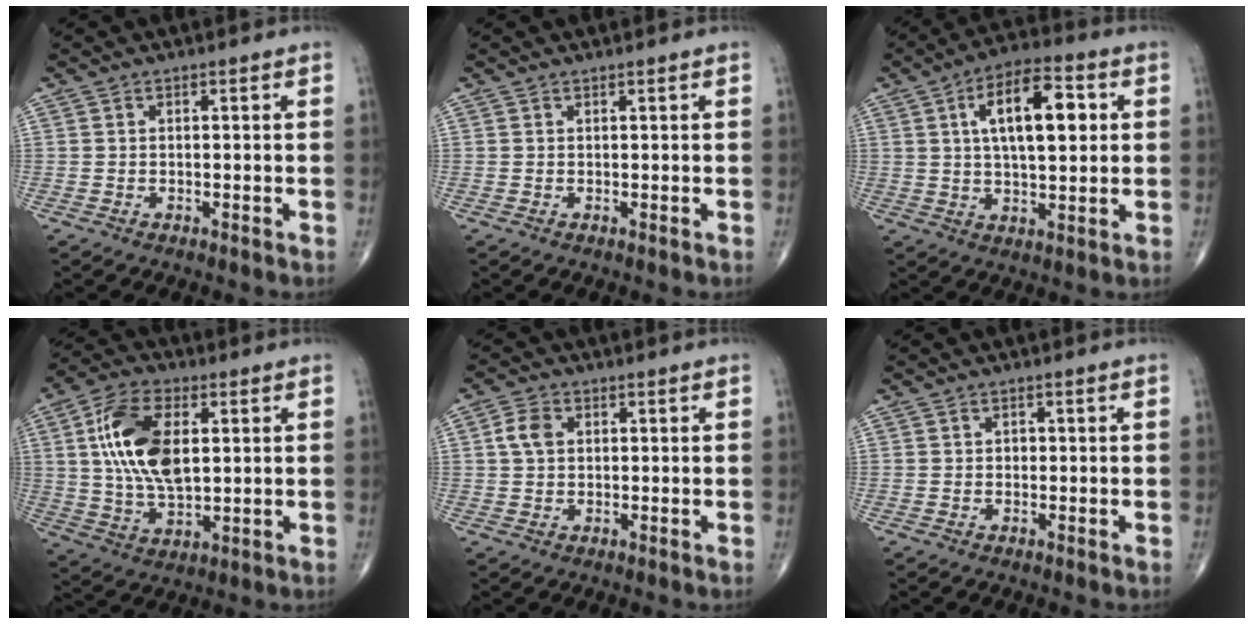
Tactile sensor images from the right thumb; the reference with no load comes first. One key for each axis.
{"total": 0.0}
{"total": 14.0, "fx": 3.4, "fy": 6.0, "fz": 12.1, "tx": -0.185, "ty": 0.006, "tz": 0.051}
{"total": 15.1, "fx": 3.1, "fy": 7.8, "fz": 12.5, "tx": -0.237, "ty": -0.002, "tz": 0.058}
{"total": 3.8, "fx": 0.8, "fy": 2.8, "fz": 2.5, "tx": -0.050, "ty": 0.005, "tz": 0.012}
{"total": 0.7, "fx": 0.0, "fy": 0.6, "fz": 0.3, "tx": 0.000, "ty": 0.003, "tz": -0.002}